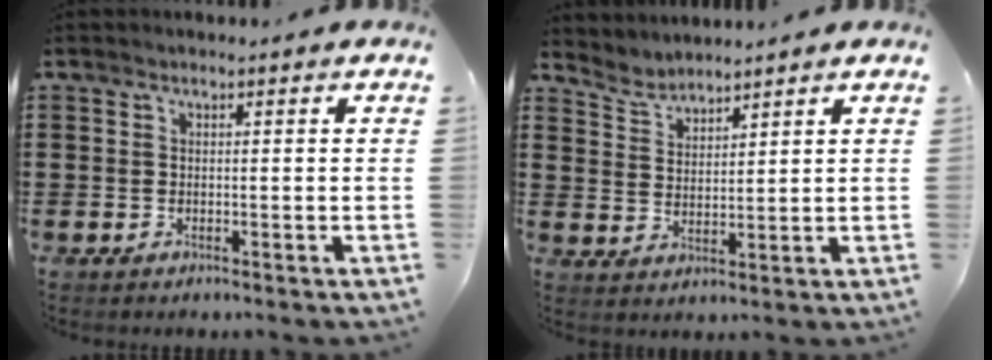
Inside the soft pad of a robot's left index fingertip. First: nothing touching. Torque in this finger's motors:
{"motor_torque": [0.04, 0.03, -0.01, 0.01]}